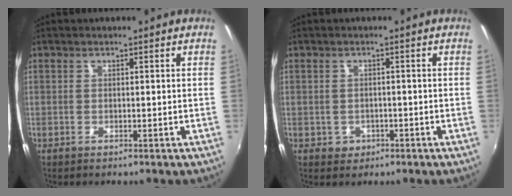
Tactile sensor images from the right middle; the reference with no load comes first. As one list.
[{"total": 2.7, "force": [-0.9, 2.4, 0.8], "torque": [-0.021, 0.000, -0.007]}]